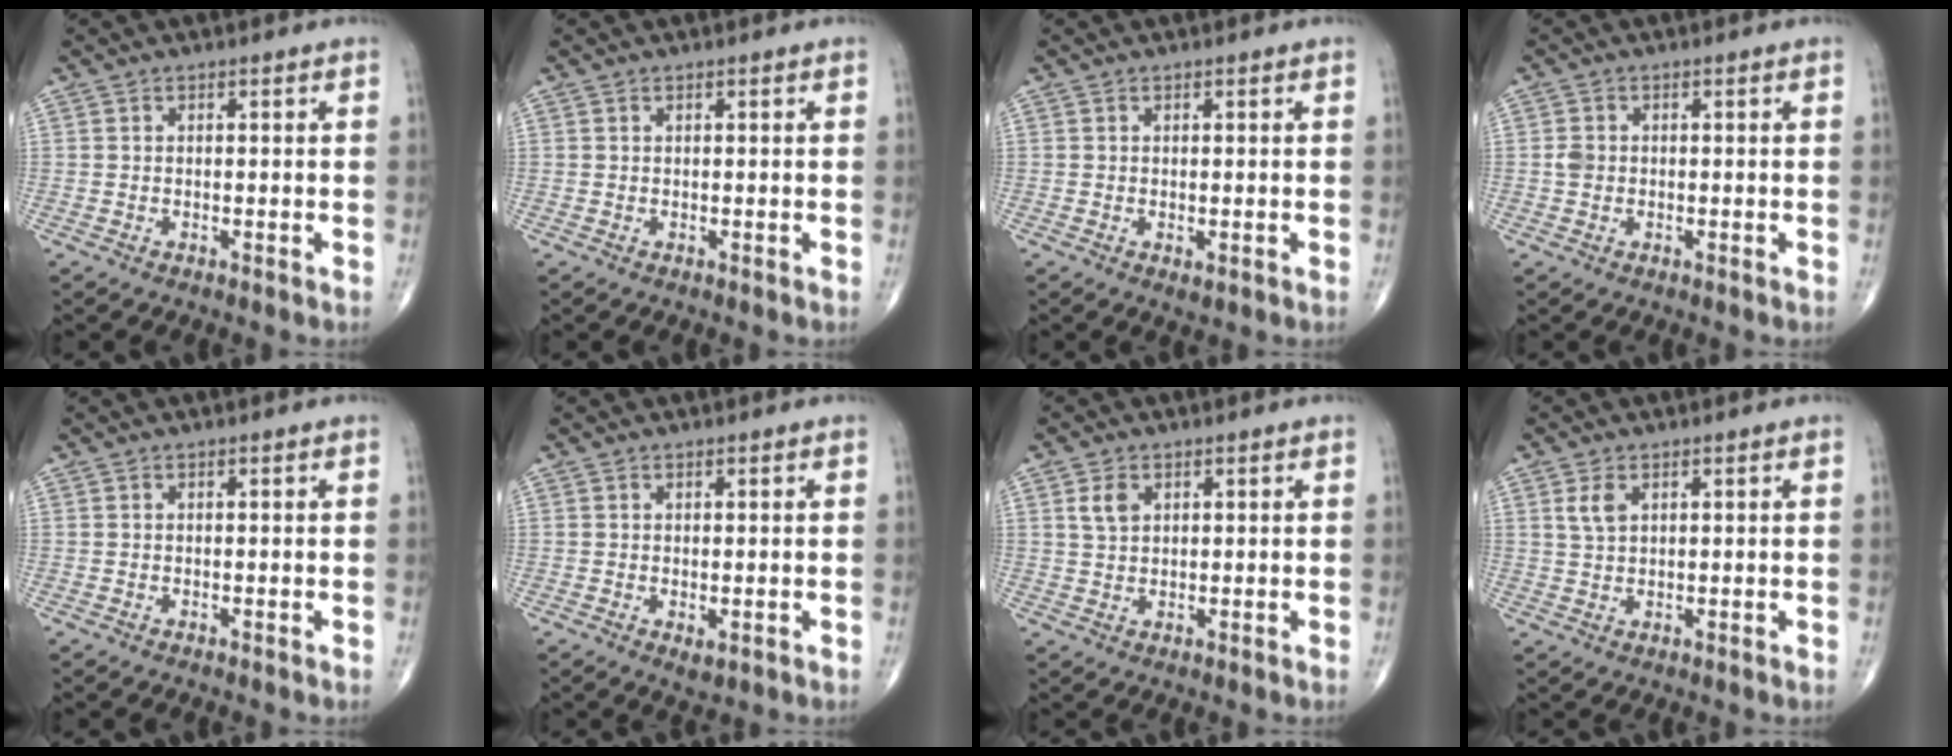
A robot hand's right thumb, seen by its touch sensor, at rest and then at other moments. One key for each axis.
{"total": 0.0}
{"total": 1.1, "fx": -0.2, "fy": 0.6, "fz": 1.0, "tx": -0.014, "ty": -0.004, "tz": -0.002}
{"total": 1.7, "fx": 0.0, "fy": 1.5, "fz": 0.9, "tx": -0.014, "ty": 0.005, "tz": -0.001}
{"total": 0.0}
{"total": 1.8, "fx": -0.4, "fy": 0.9, "fz": 1.5, "tx": -0.022, "ty": -0.005, "tz": -0.002}
{"total": 3.3, "fx": 1.3, "fy": 2.2, "fz": 2.1, "tx": -0.034, "ty": -0.002, "tz": 0.029}
{"total": 3.1, "fx": 1.3, "fy": 1.8, "fz": 2.1, "tx": -0.039, "ty": -0.002, "tz": 0.030}